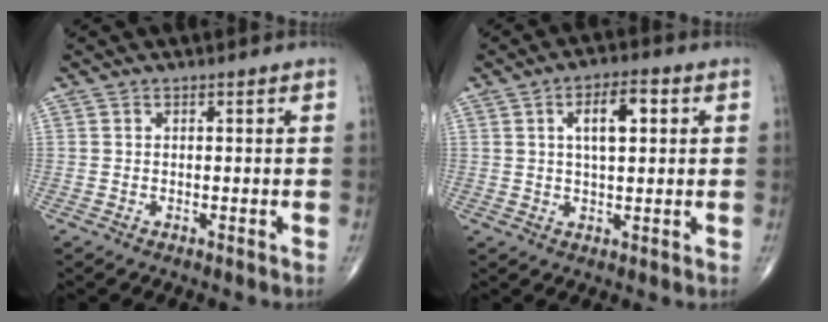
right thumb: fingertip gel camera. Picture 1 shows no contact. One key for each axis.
{"total": 7.3, "fx": 2.0, "fy": 3.0, "fz": 6.3, "tx": -0.094, "ty": 0.005, "tz": 0.030}